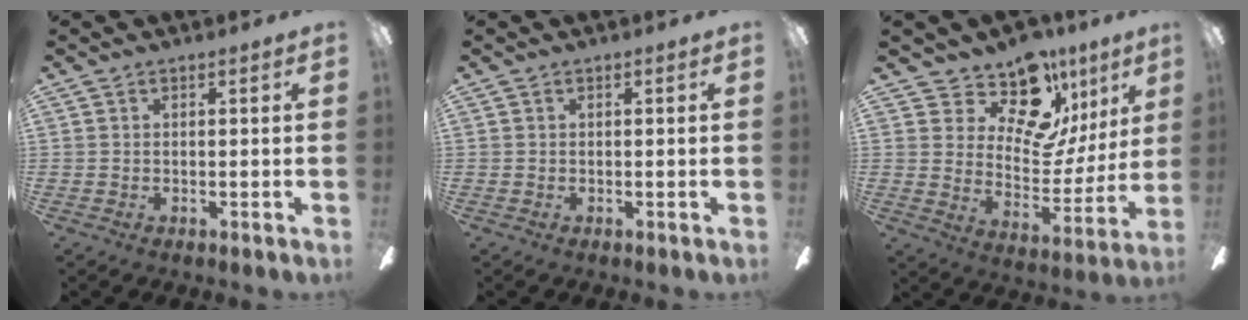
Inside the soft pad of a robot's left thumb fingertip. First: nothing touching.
{"total": 0.0}
{"total": 16.3, "force": [11.3, 9.1, 7.5], "torque": [-0.111, -0.086, 0.202]}